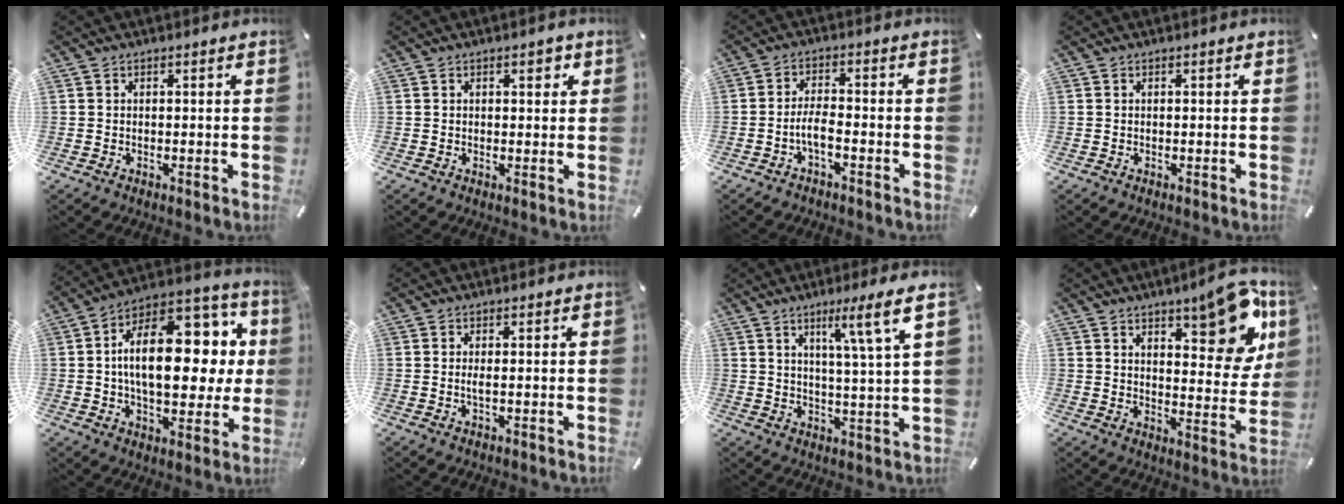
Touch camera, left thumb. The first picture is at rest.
{"total": 2.0, "force": [0.8, 1.1, 1.5], "torque": [-0.015, 0.000, 0.009]}
{"total": 4.7, "force": [-2.5, 1.6, 3.7], "torque": [-0.075, 0.010, -0.047]}
{"total": 0.0}
{"total": 24.3, "force": [4.0, 13.1, 20.0], "torque": [-0.324, -0.020, 0.066]}
{"total": 1.6, "force": [-0.1, 0.2, 1.6], "torque": [-0.031, -0.004, -0.002]}
{"total": 9.8, "force": [5.2, -0.6, 8.3], "torque": [-0.131, -0.027, 0.075]}
{"total": 15.6, "force": [9.7, 6.7, 10.2], "torque": [-0.114, -0.068, 0.160]}